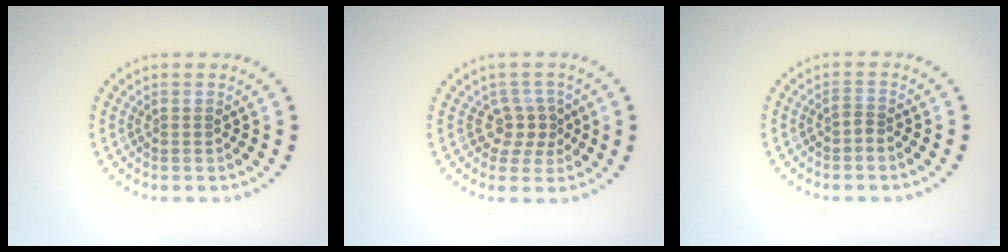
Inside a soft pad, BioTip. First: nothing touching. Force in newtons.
{"total": 2.4, "press": 1.7, "slide": 1.7}
{"total": 0.6, "press": 0.4, "slide": 0.5}